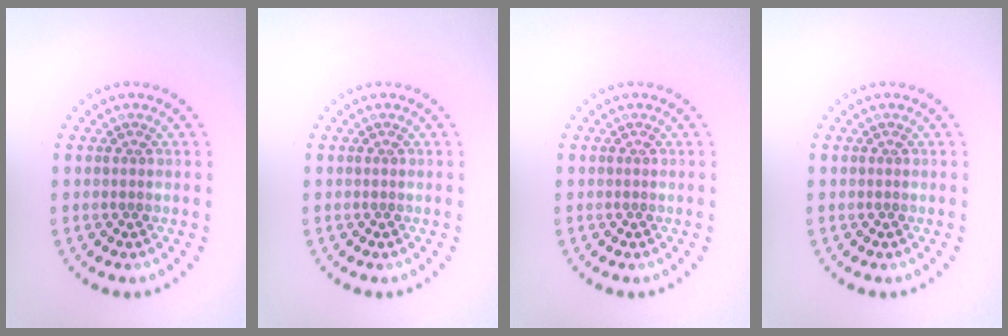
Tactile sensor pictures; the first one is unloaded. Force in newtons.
{"total": 0.0}
{"total": 0.0}
{"total": 0.0}